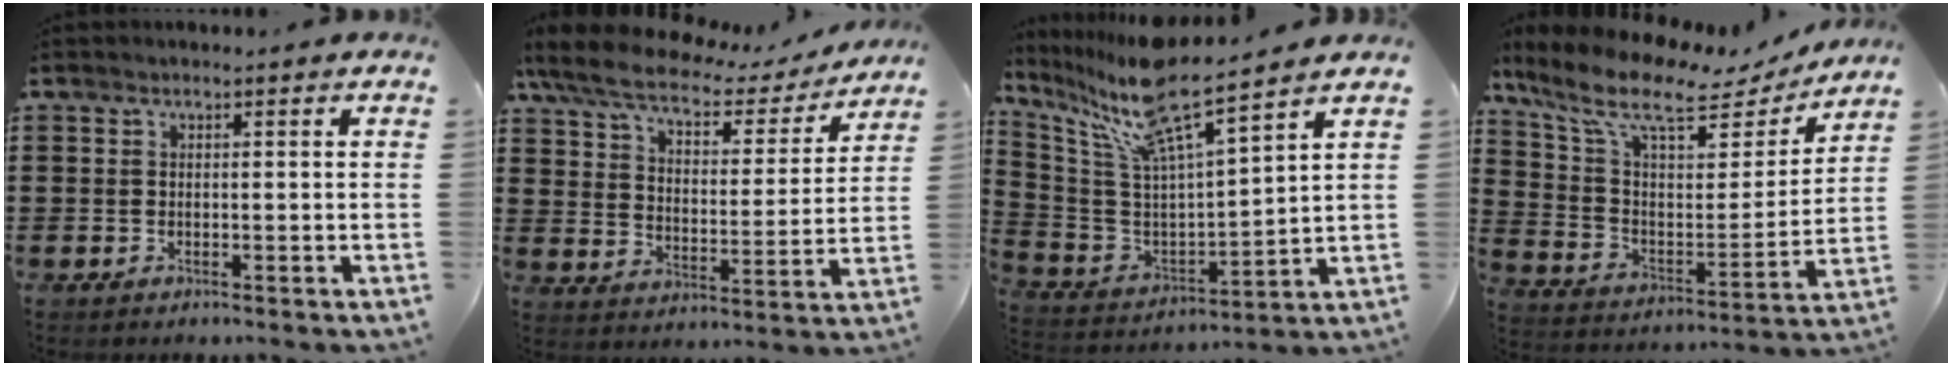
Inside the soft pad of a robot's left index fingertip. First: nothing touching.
{"total": 6.6, "force": [5.4, 2.0, 3.3], "torque": [-0.088, -0.026, 0.090]}
{"total": 10.5, "force": [8.2, 0.4, 6.6], "torque": [-0.166, -0.058, 0.133]}
{"total": 11.1, "force": [8.1, 3.3, 6.8], "torque": [-0.158, -0.044, 0.135]}